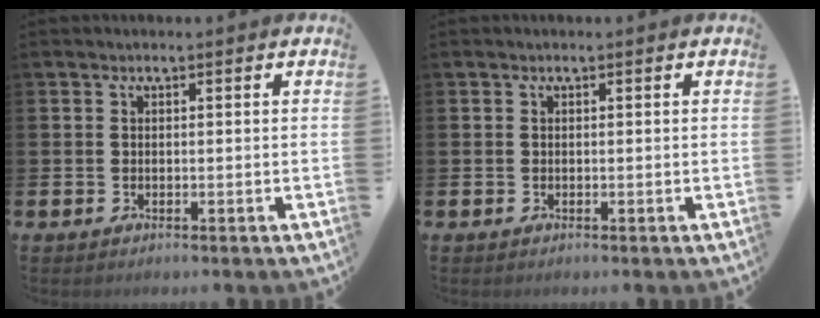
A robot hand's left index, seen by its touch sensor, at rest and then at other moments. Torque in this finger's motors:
{"motor_torque": [0.00, 0.00, 0.00, 0.00]}